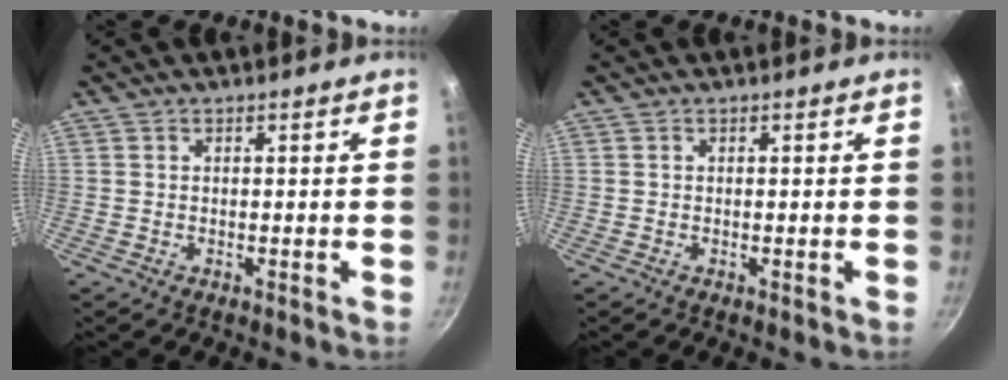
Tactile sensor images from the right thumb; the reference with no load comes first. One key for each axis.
{"total": 0.0}